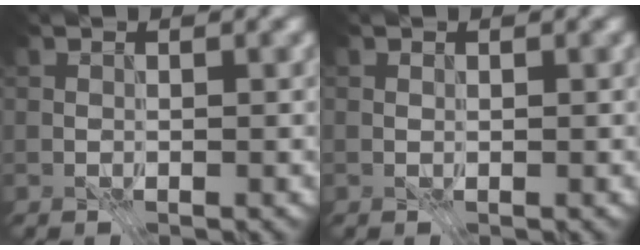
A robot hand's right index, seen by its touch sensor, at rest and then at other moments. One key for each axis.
{"total": 0.0}